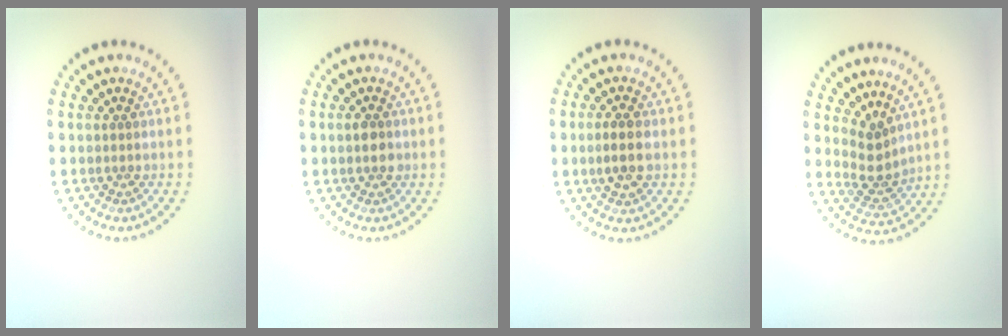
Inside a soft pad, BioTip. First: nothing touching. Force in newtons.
{"total": 2.2, "press": 2.2, "slide": 0.1}
{"total": 2.6, "press": 2.6, "slide": 0.2}
{"total": 2.6, "press": 2.0, "slide": 1.6}